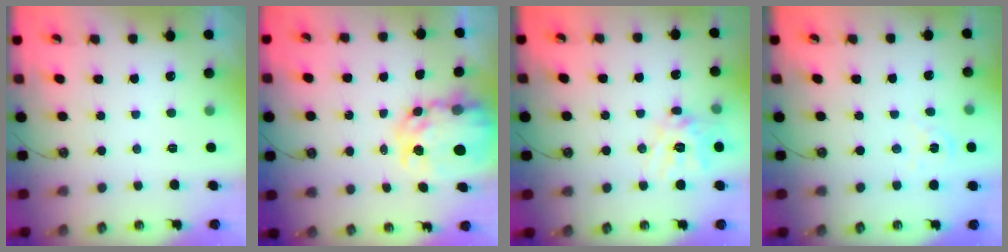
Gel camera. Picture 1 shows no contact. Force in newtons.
{"total": 10.8, "press": 10.7, "slide": 1.0}
{"total": 12.8, "press": 12.7, "slide": 1.4}
{"total": 2.1, "press": 2.1, "slide": 0.2}